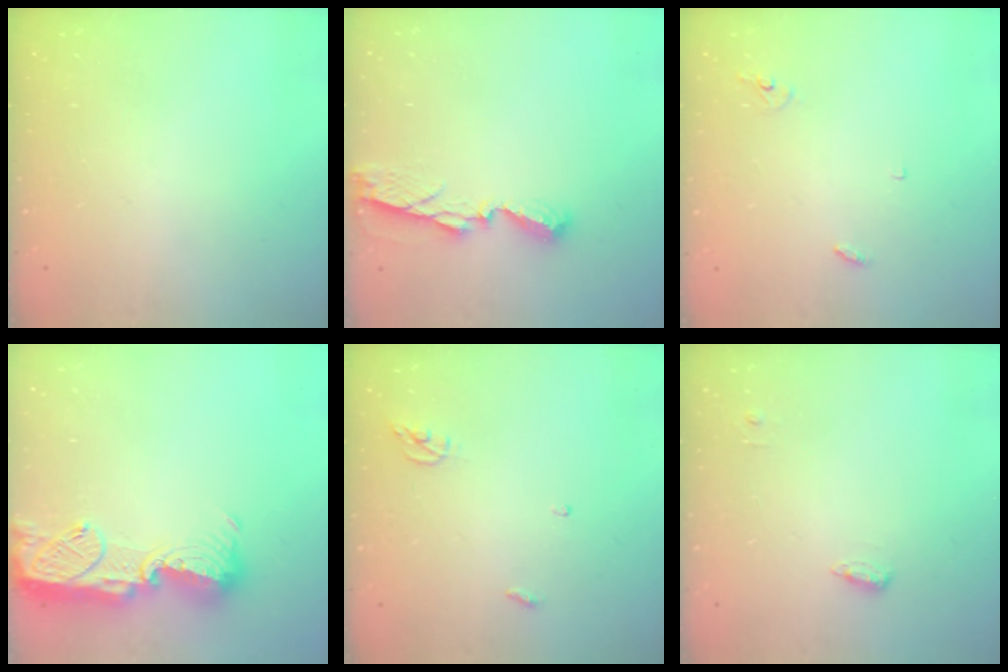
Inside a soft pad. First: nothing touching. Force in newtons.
{"total": 7.2, "press": 7.2, "slide": 0.5}
{"total": 2.9, "press": 2.9, "slide": 0.2}
{"total": 14.9, "press": 14.9, "slide": 1.0}
{"total": 3.6, "press": 3.6, "slide": 0.3}
{"total": 4.9, "press": 4.8, "slide": 1.0}